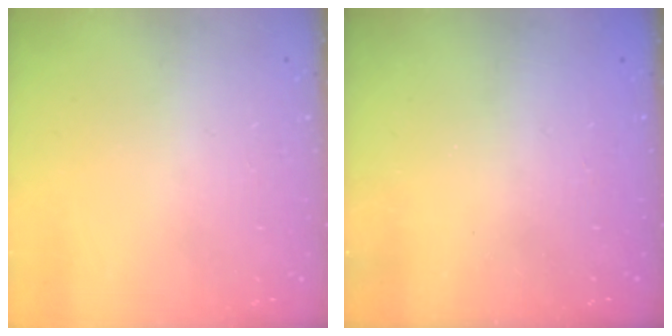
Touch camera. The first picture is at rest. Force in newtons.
{"total": 2.2, "press": 2.1, "slide": 0.7}